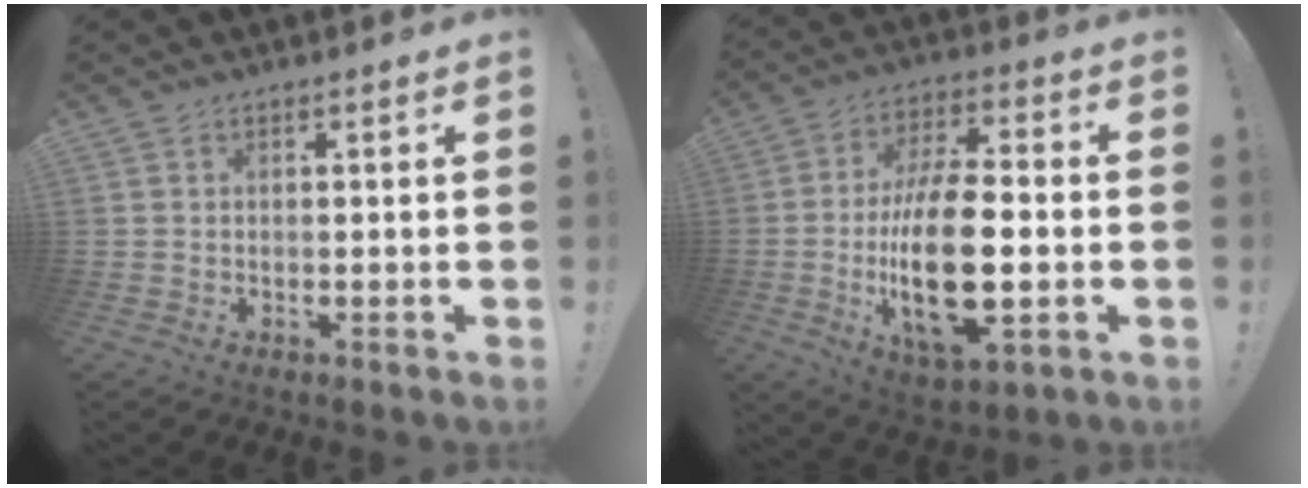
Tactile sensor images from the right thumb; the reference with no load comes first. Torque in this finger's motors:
{"motor_torque": [2.42, 2.59, 1.53, -1.25, 0.66]}